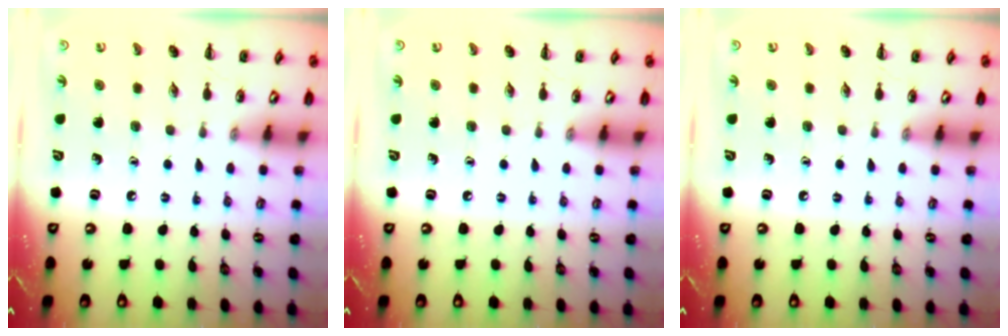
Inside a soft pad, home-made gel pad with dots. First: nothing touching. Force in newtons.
{"total": 0.0}
{"total": 0.0}